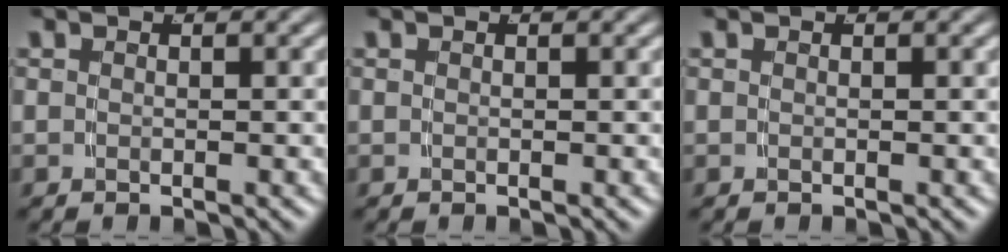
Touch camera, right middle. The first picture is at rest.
{"total": 0.0}
{"total": 0.0}